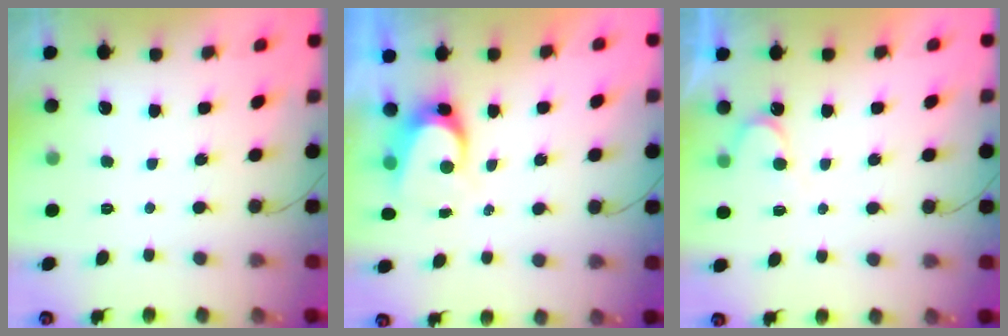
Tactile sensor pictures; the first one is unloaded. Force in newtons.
{"total": 6.1, "press": 6.1, "slide": 0.4}
{"total": 4.9, "press": 4.9, "slide": 0.3}